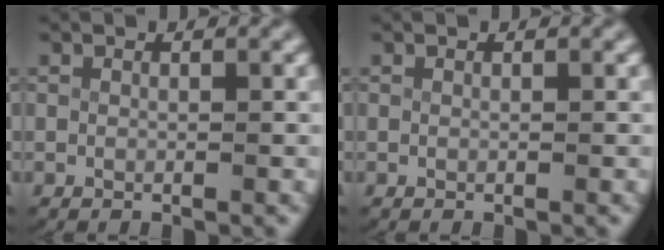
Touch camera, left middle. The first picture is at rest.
{"total": 0.0}